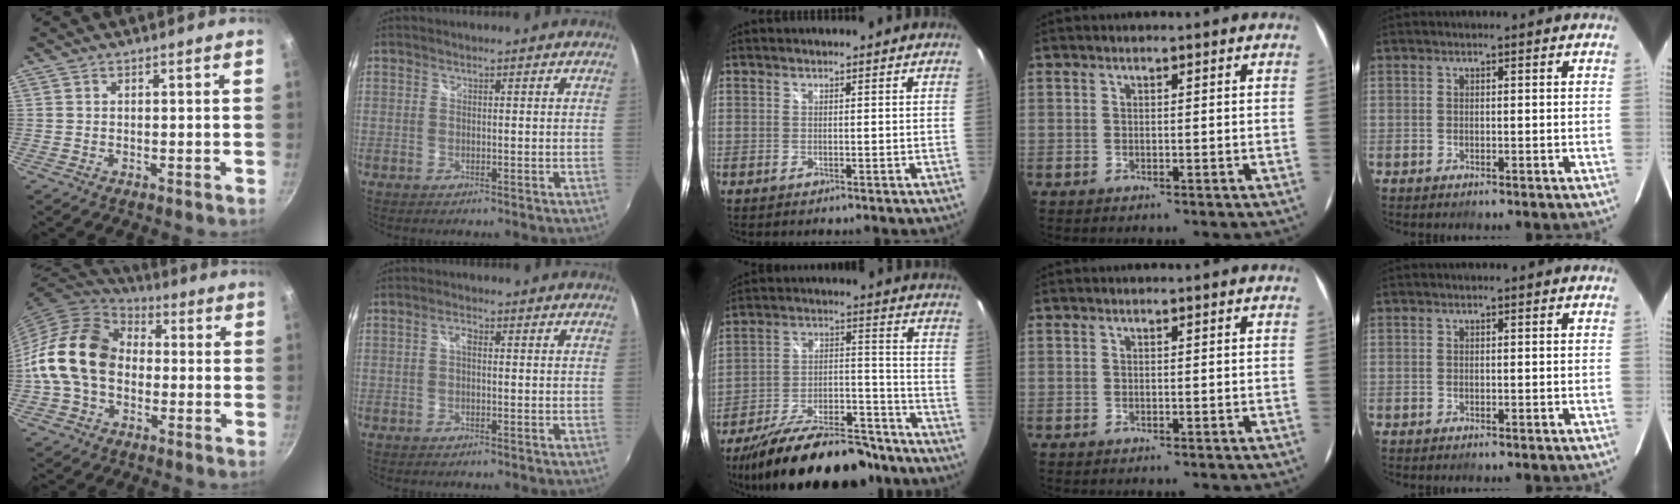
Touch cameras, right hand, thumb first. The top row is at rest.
{"thumb": {"total": 16.2, "force": [-1.0, 12.1, 10.7], "torque": [-0.170, 0.038, -0.034]}, "index": {"total": 1.6, "force": [0.0, 0.9, 1.4], "torque": [-0.026, 0.007, -0.004]}, "middle": {"total": 24.9, "force": [-19.6, 8.4, 12.9], "torque": [-0.224, -0.002, -0.283]}}